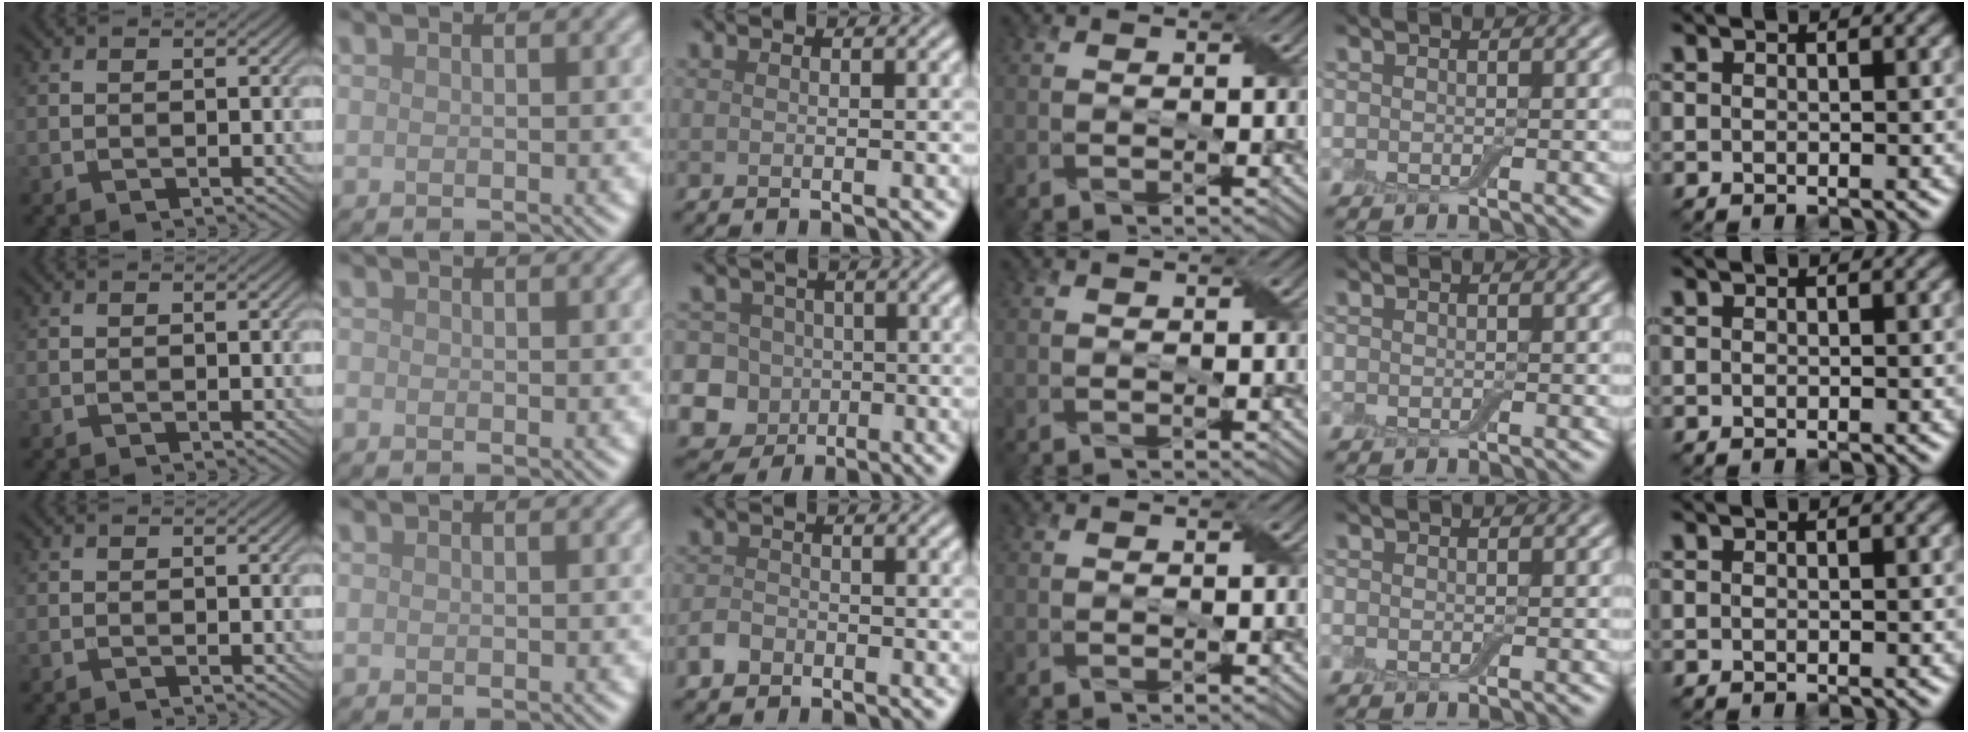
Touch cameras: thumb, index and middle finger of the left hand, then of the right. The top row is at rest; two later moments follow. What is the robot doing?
{"motion": "fold", "object": "aluminum foil"}